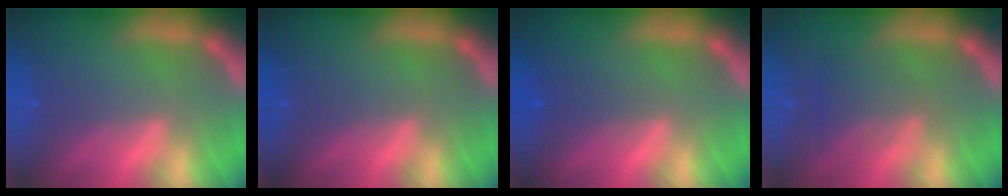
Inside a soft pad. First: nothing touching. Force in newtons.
{"total": 0.0}
{"total": 1.5}
{"total": 3.0}